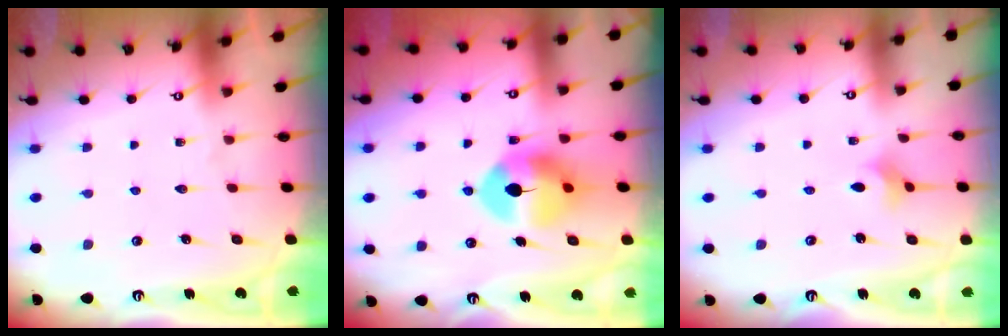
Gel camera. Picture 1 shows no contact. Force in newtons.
{"total": 9.0, "press": 9.0, "slide": 0.6}
{"total": 2.6, "press": 2.5, "slide": 0.7}